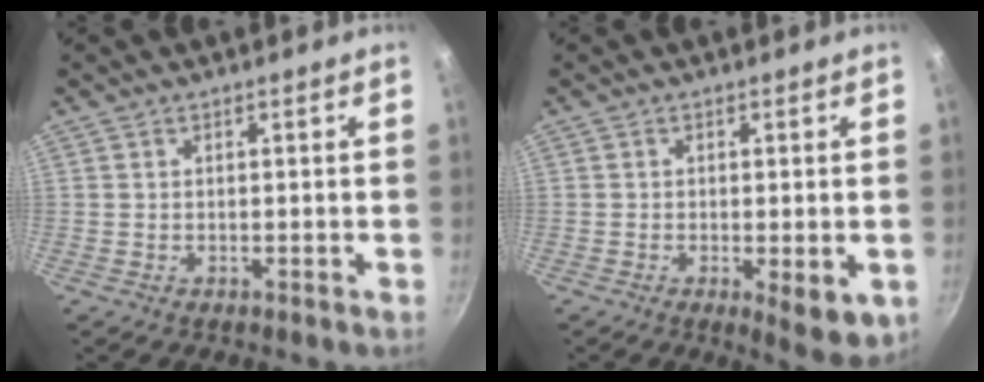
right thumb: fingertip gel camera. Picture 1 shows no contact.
{"total": 6.7, "force": [-2.0, 2.2, 6.0], "torque": [-0.081, -0.016, -0.024]}